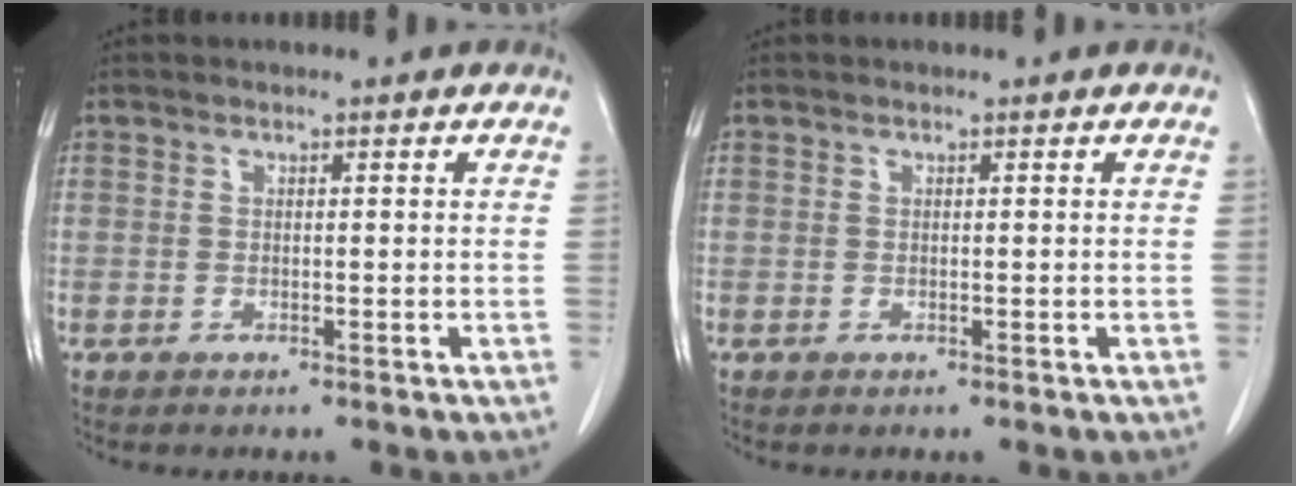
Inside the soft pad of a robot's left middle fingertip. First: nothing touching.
{"total": 0.0}